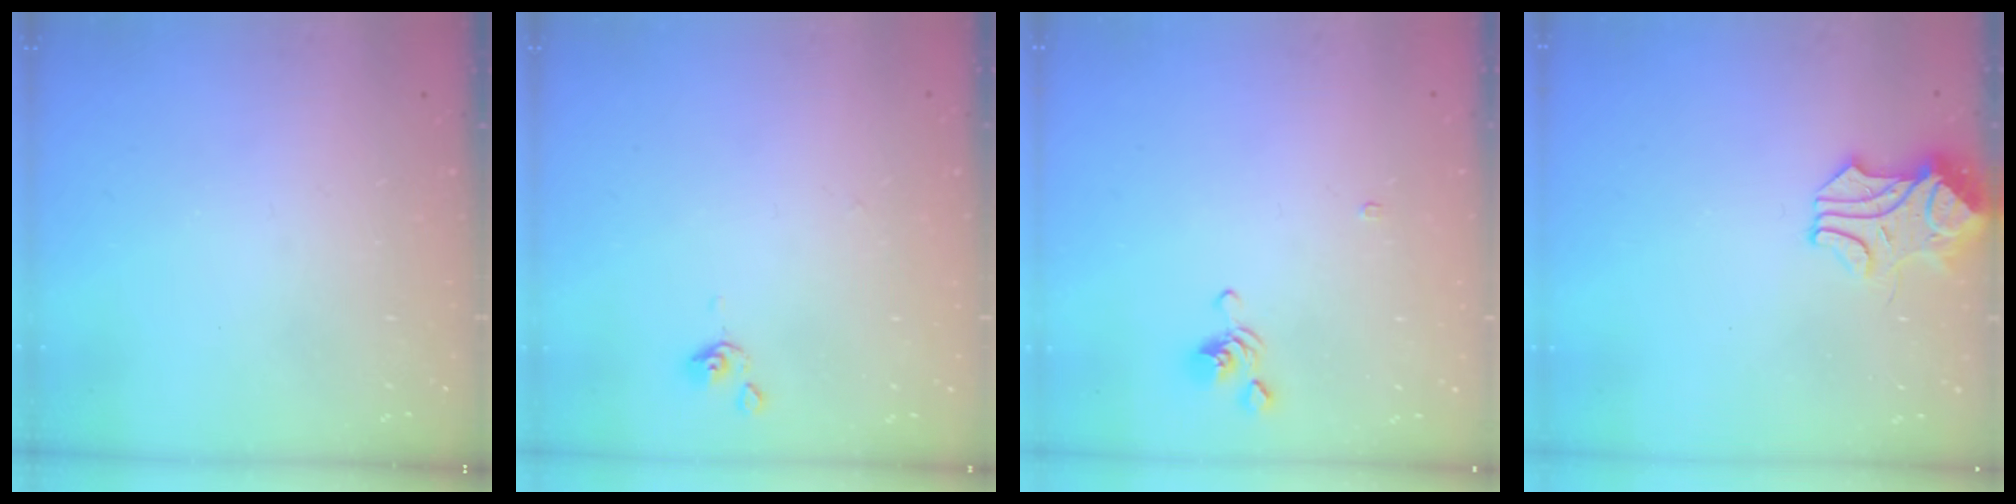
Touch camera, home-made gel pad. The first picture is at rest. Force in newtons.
{"total": 0.0}
{"total": 2.8, "press": 2.8, "slide": 0.1}
{"total": 1.1, "press": 1.0, "slide": 0.3}